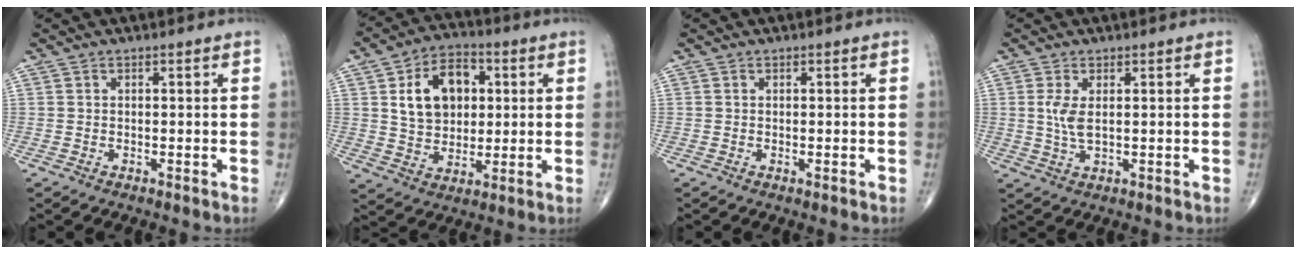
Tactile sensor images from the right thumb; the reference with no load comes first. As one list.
[{"total": 13.4, "force": [3.2, 9.5, 8.9], "torque": [-0.113, 0.003, 0.054]}, {"total": 0.5, "force": [-0.1, 0.2, 0.5], "torque": [-0.010, -0.003, -0.001]}, {"total": 3.9, "force": [0.6, 1.6, 3.6], "torque": [-0.083, -0.008, 0.018]}]